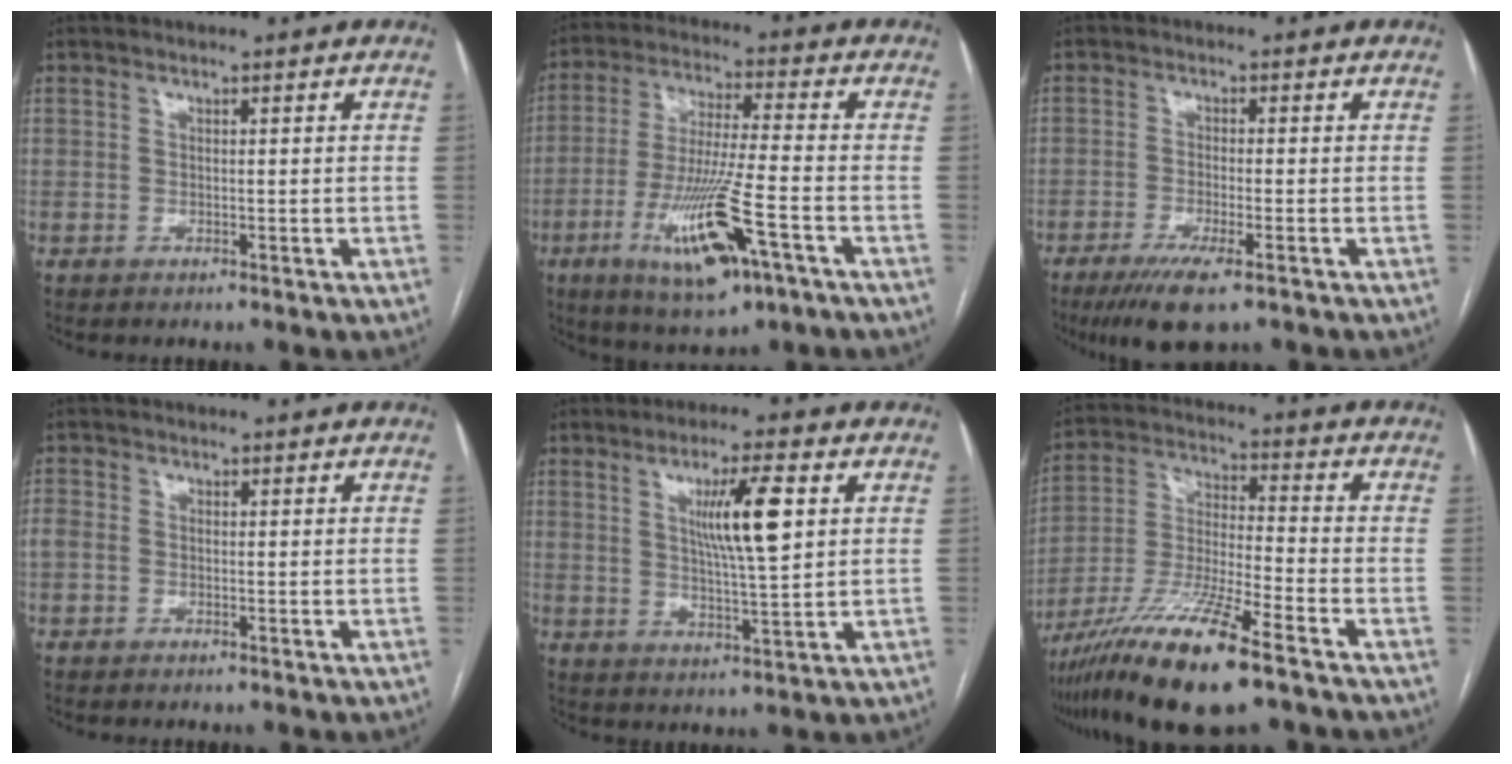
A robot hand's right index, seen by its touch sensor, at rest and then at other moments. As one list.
[{"total": 14.6, "force": [-6.3, 1.7, 13.0], "torque": [-0.256, -0.025, -0.104]}, {"total": 7.1, "force": [-4.5, 0.8, 5.4], "torque": [-0.095, -0.020, -0.075]}, {"total": 2.3, "force": [-0.3, 1.9, 1.3], "torque": [-0.044, 0.013, -0.003]}, {"total": 8.8, "force": [2.7, 0.5, 8.3], "torque": [-0.145, -0.003, 0.045]}, {"total": 16.4, "force": [-10.7, 1.3, 12.3], "torque": [-0.256, -0.037, -0.198]}]